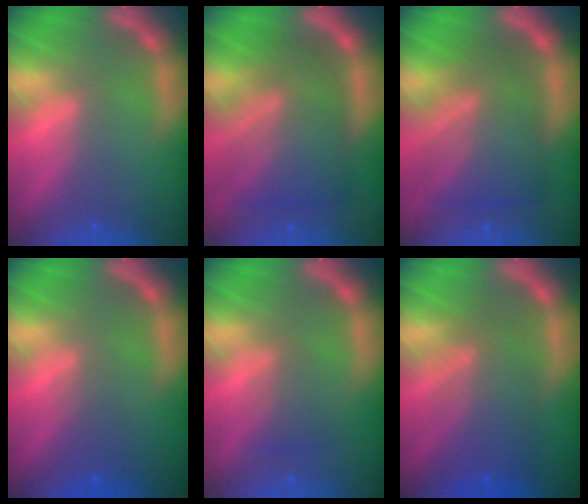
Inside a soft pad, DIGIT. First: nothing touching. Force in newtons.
{"total": 9.1}
{"total": 8.6}
{"total": 1.9}
{"total": 2.0}
{"total": 6.6}